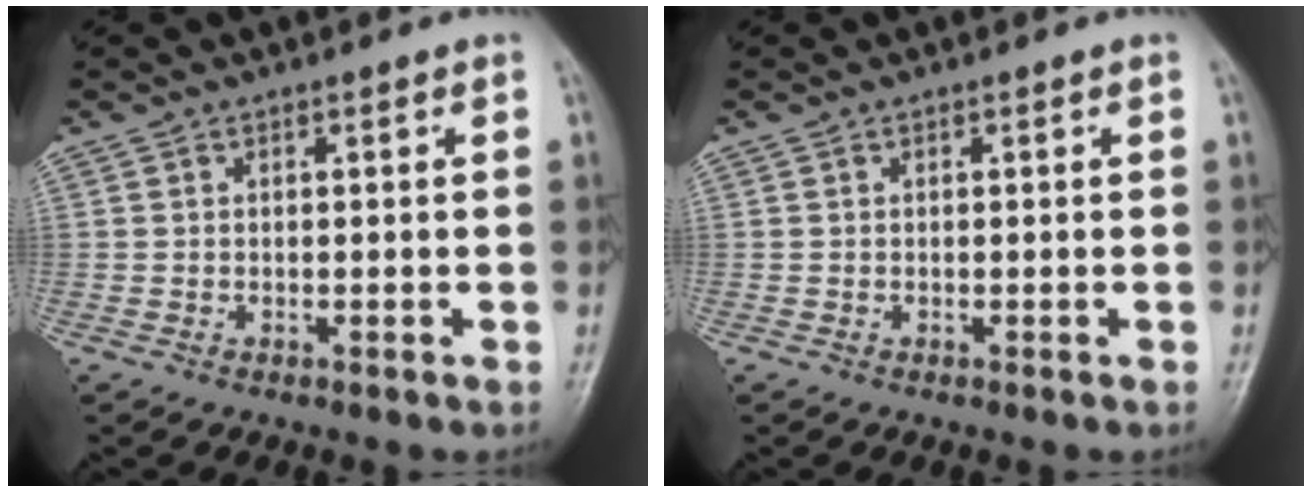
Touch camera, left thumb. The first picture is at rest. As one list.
[{"total": 0.0}]